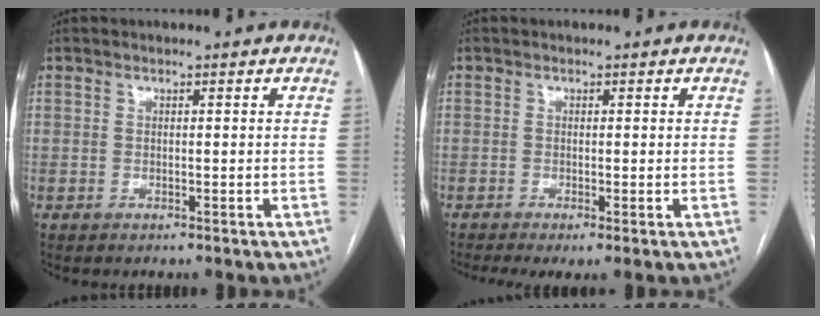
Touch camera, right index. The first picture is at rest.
{"total": 3.2, "force": [-1.3, 0.8, 2.9], "torque": [-0.049, -0.011, -0.023]}